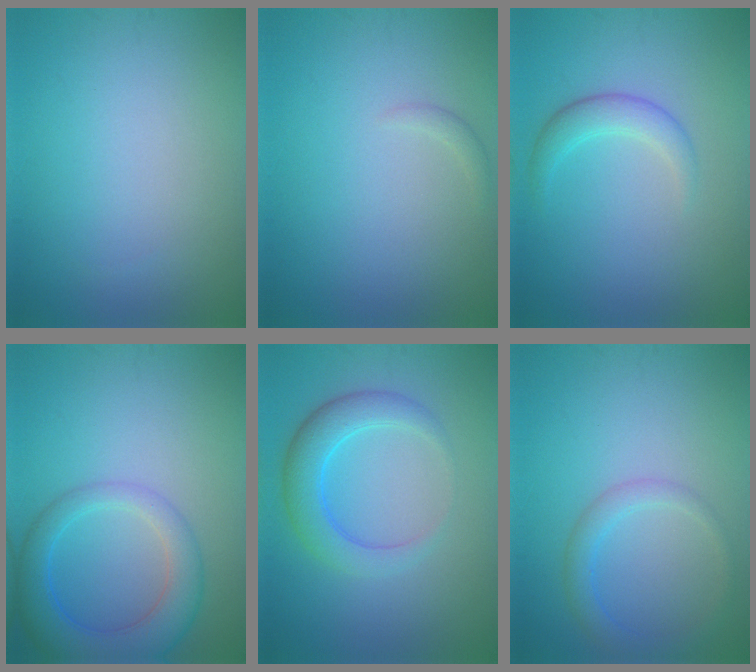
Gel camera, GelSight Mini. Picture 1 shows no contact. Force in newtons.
{"total": 0.7, "press": 0.7, "slide": 0.1}
{"total": 2.3, "press": 2.3, "slide": 0.1}
{"total": 5.5, "press": 5.5, "slide": 0.3}
{"total": 4.0, "press": 4.0, "slide": 0.2}
{"total": 2.3, "press": 2.3, "slide": 0.1}